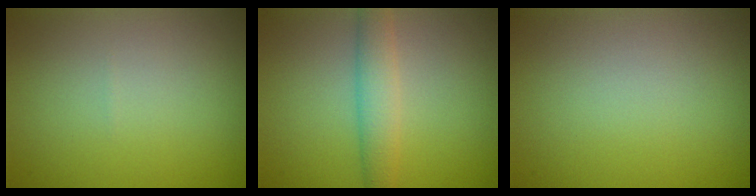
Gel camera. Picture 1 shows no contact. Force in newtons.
{"total": 3.0, "press": 3.0, "slide": 0.0}
{"total": 0.0}